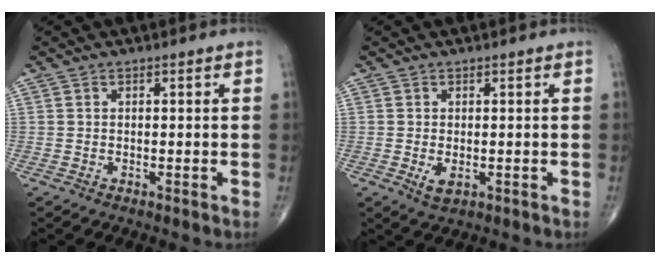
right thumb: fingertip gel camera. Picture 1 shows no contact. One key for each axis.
{"total": 2.6, "fx": -0.5, "fy": 1.4, "fz": 2.1, "tx": -0.035, "ty": -0.006, "tz": -0.004}